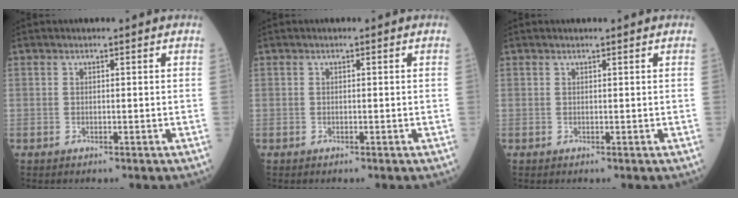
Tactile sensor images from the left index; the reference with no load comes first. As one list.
[{"total": 0.0}, {"total": 0.9, "force": [0.9, -0.1, 0.1], "torque": [-0.004, 0.007, 0.013]}]